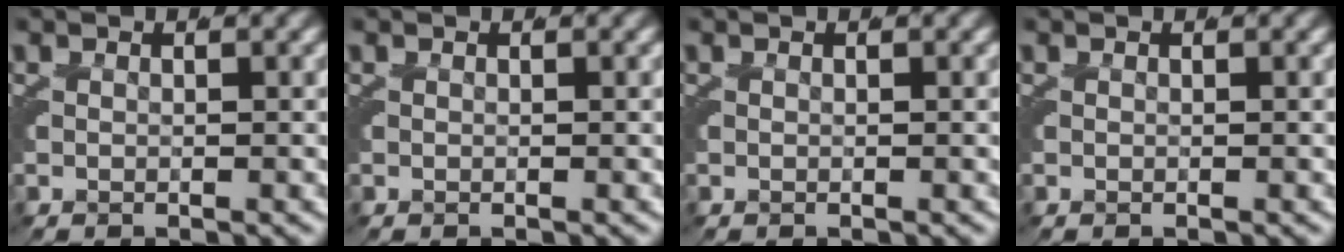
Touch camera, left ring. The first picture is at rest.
{"total": 0.0}
{"total": 0.0}
{"total": 0.0}